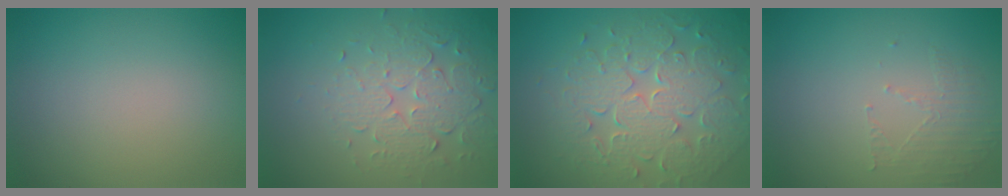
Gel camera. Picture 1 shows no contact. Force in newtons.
{"total": 4.7, "press": 3.4, "slide": 3.2}
{"total": 8.1, "press": 5.8, "slide": 5.7}
{"total": 1.6, "press": 0.7, "slide": 1.4}